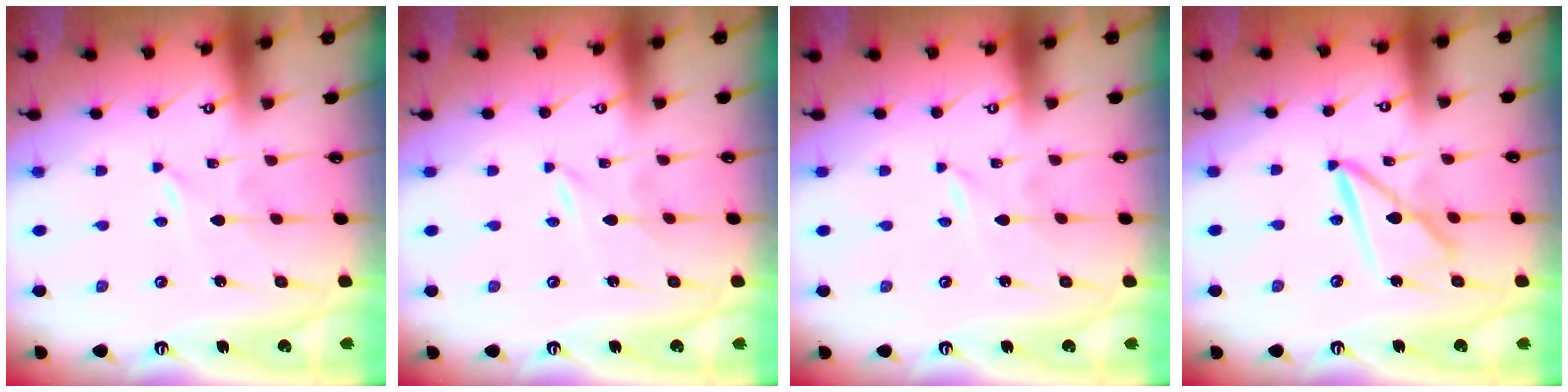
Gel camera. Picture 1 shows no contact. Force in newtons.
{"total": 0.0}
{"total": 0.0}
{"total": 10.8, "press": 10.7, "slide": 1.0}